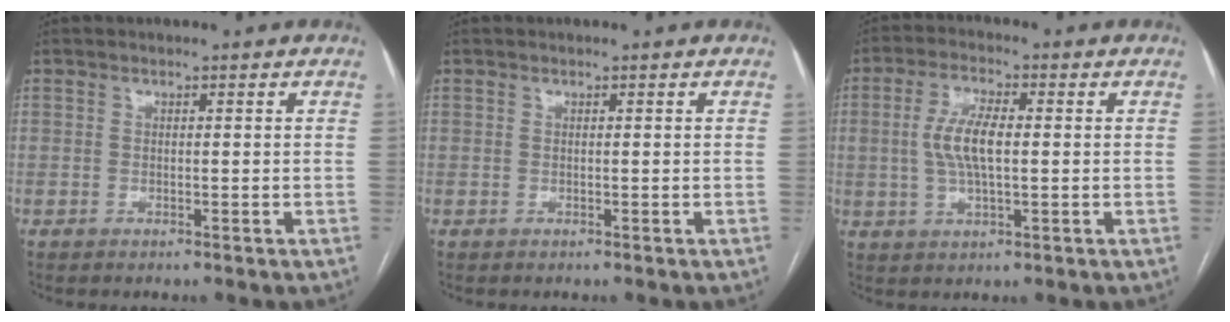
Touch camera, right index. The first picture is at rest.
{"total": 0.0}
{"total": 6.9, "force": [0.3, 2.2, 6.6], "torque": [-0.139, 0.007, 0.008]}